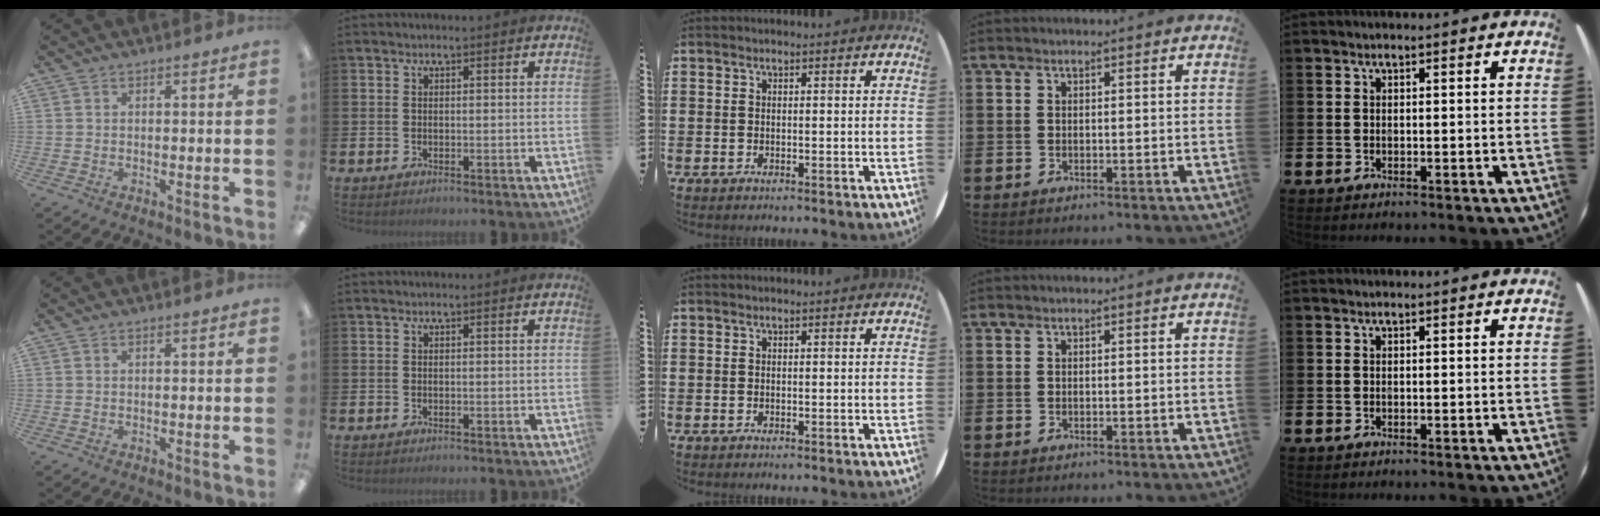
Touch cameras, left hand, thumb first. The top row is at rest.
{}